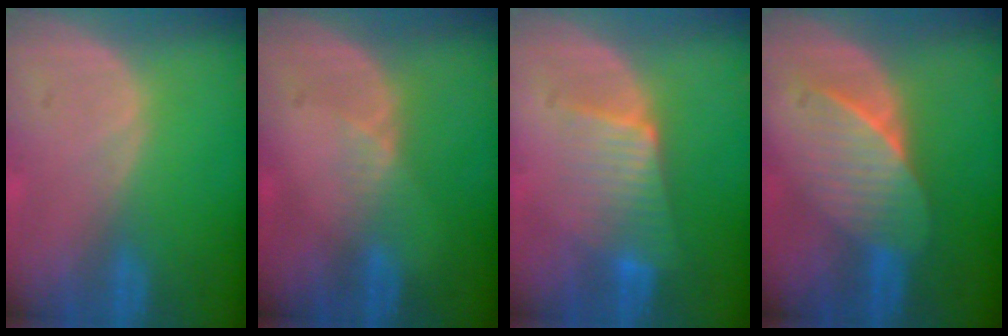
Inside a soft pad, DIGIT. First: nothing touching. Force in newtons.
{"total": 2.0, "press": 1.6, "slide": 1.3}
{"total": 6.2, "press": 5.9, "slide": 1.8}
{"total": 7.4, "press": 6.7, "slide": 3.2}